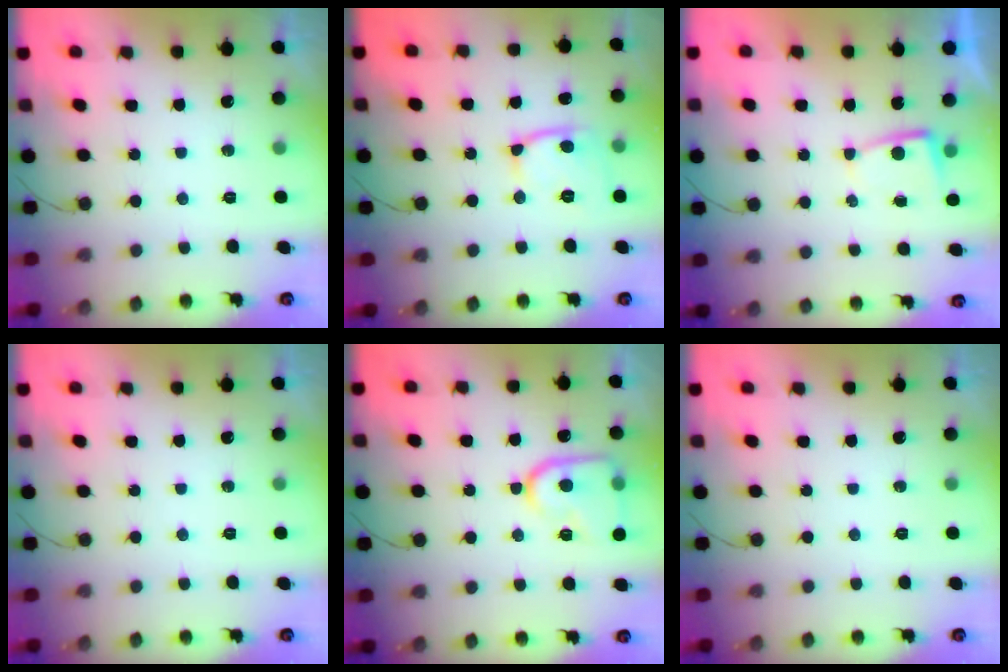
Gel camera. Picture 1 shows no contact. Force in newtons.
{"total": 11.6, "press": 11.5, "slide": 1.3}
{"total": 2.0, "press": 2.0, "slide": 0.3}
{"total": 0.0}
{"total": 13.9, "press": 13.8, "slide": 1.2}
{"total": 0.0}